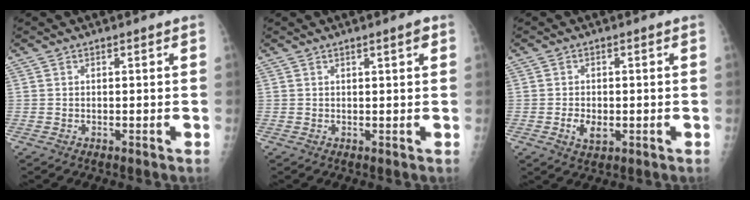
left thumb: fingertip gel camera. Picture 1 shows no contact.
{"total": 2.0, "force": [1.0, 0.2, 1.7], "torque": [-0.024, -0.001, 0.014]}
{"total": 3.7, "force": [-0.9, 2.4, 2.7], "torque": [-0.043, -0.001, -0.010]}